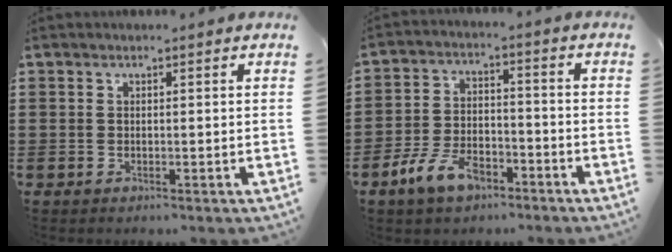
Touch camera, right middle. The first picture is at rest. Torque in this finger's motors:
{"motor_torque": [2.14, 0.00, 0.18, 0.06]}